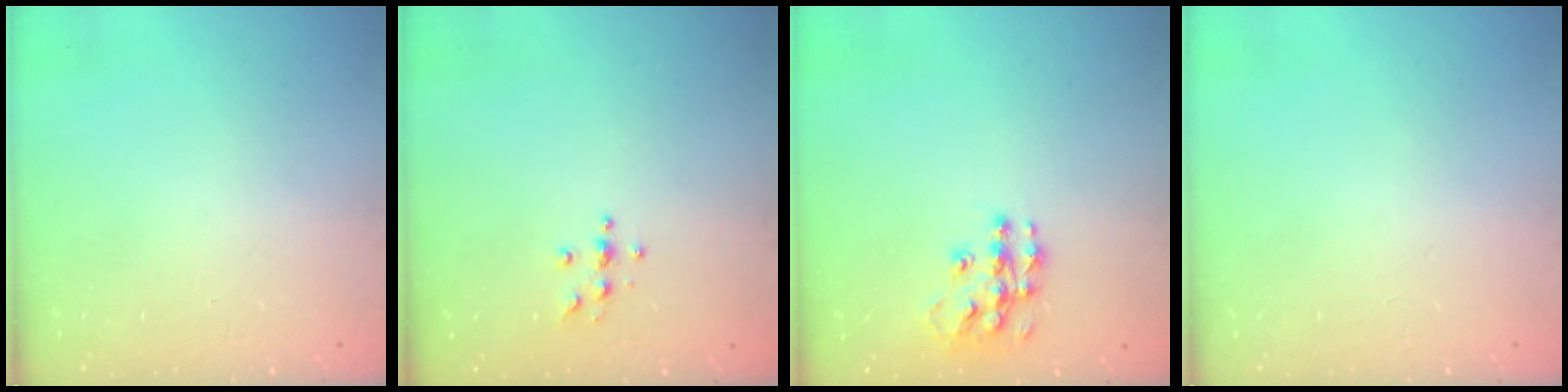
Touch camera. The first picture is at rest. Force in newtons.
{"total": 4.3, "press": 4.3, "slide": 0.5}
{"total": 10.4, "press": 10.4, "slide": 0.4}
{"total": 0.0}